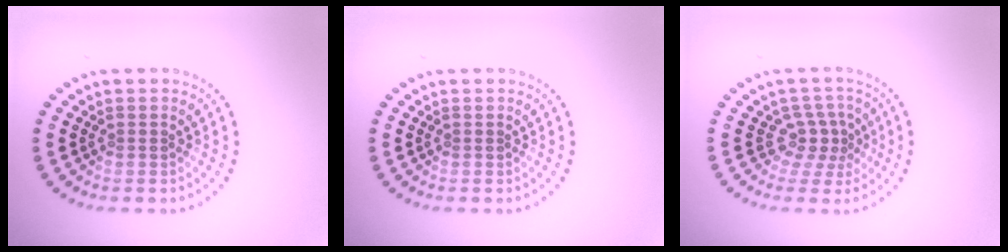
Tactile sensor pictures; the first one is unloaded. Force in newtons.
{"total": 0.0}
{"total": 2.5, "press": 1.8, "slide": 1.8}